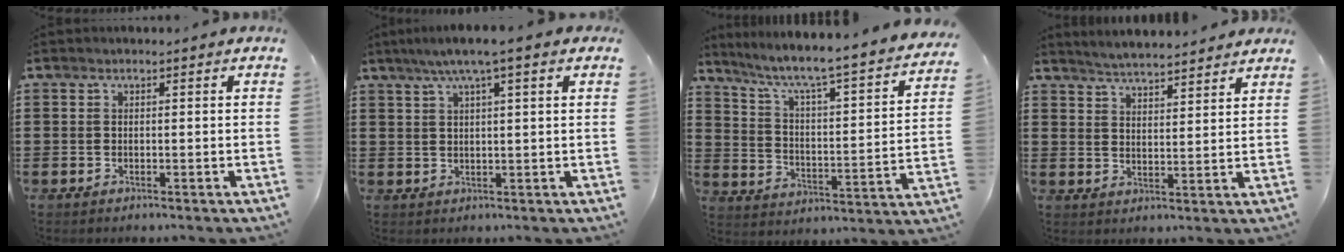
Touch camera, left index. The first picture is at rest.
{"total": 4.5, "force": [2.6, 0.1, 3.7], "torque": [-0.075, 0.004, 0.044]}
{"total": 5.0, "force": [4.0, -0.2, 3.0], "torque": [-0.079, -0.047, 0.053]}
{"total": 4.2, "force": [4.1, -0.2, 0.4], "torque": [-0.022, -0.019, 0.074]}